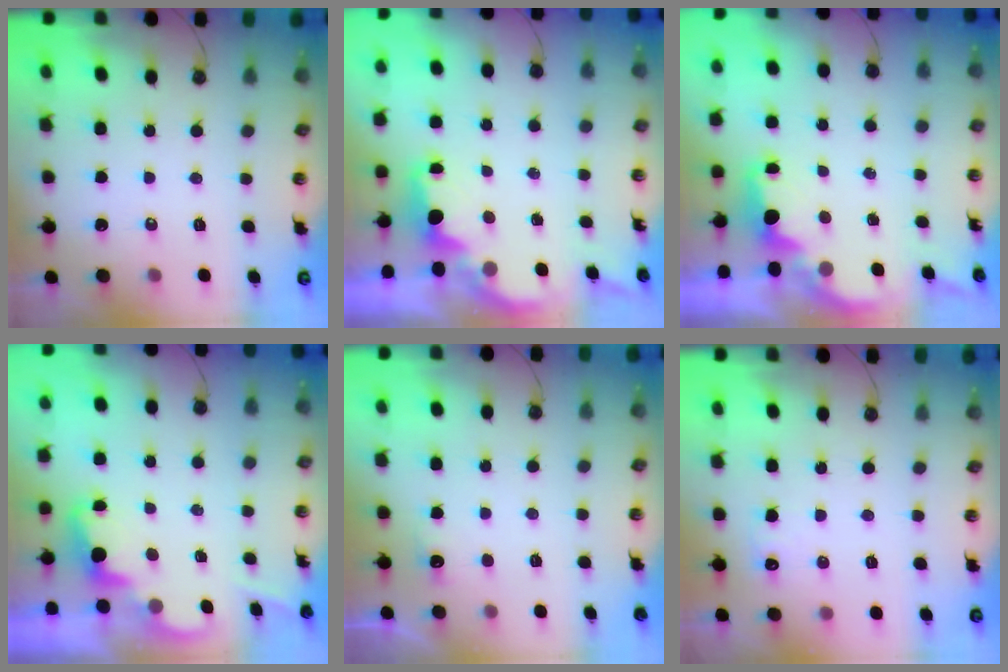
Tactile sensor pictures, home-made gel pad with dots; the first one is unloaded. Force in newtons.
{"total": 1.6, "press": 1.5, "slide": 0.6}
{"total": 1.6, "press": 1.5, "slide": 0.6}
{"total": 2.3, "press": 2.3, "slide": 0.5}
{"total": 2.9, "press": 2.7, "slide": 0.9}
{"total": 5.7, "press": 5.5, "slide": 1.3}